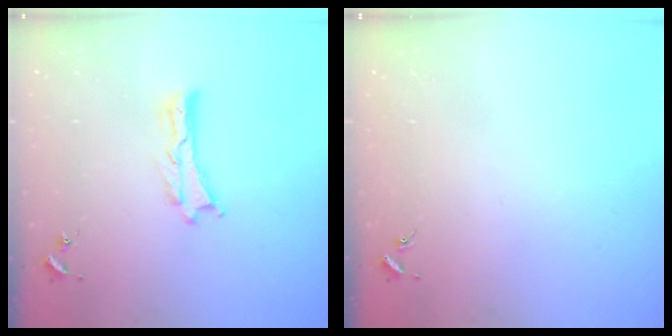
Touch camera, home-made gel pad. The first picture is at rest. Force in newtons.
{"total": 0.0}